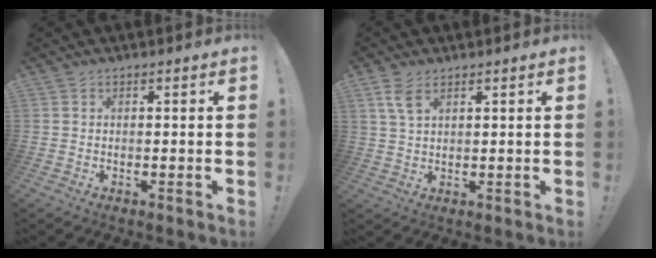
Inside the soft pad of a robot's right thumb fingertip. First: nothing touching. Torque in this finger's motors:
{"motor_torque": [-0.06, 0.02, 0.15, 0.39, -0.09]}